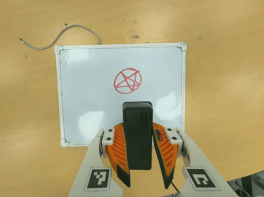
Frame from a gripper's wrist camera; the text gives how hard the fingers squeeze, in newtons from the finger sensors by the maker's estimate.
{"total": 9.3, "left": 7.5, "right": 11.0}